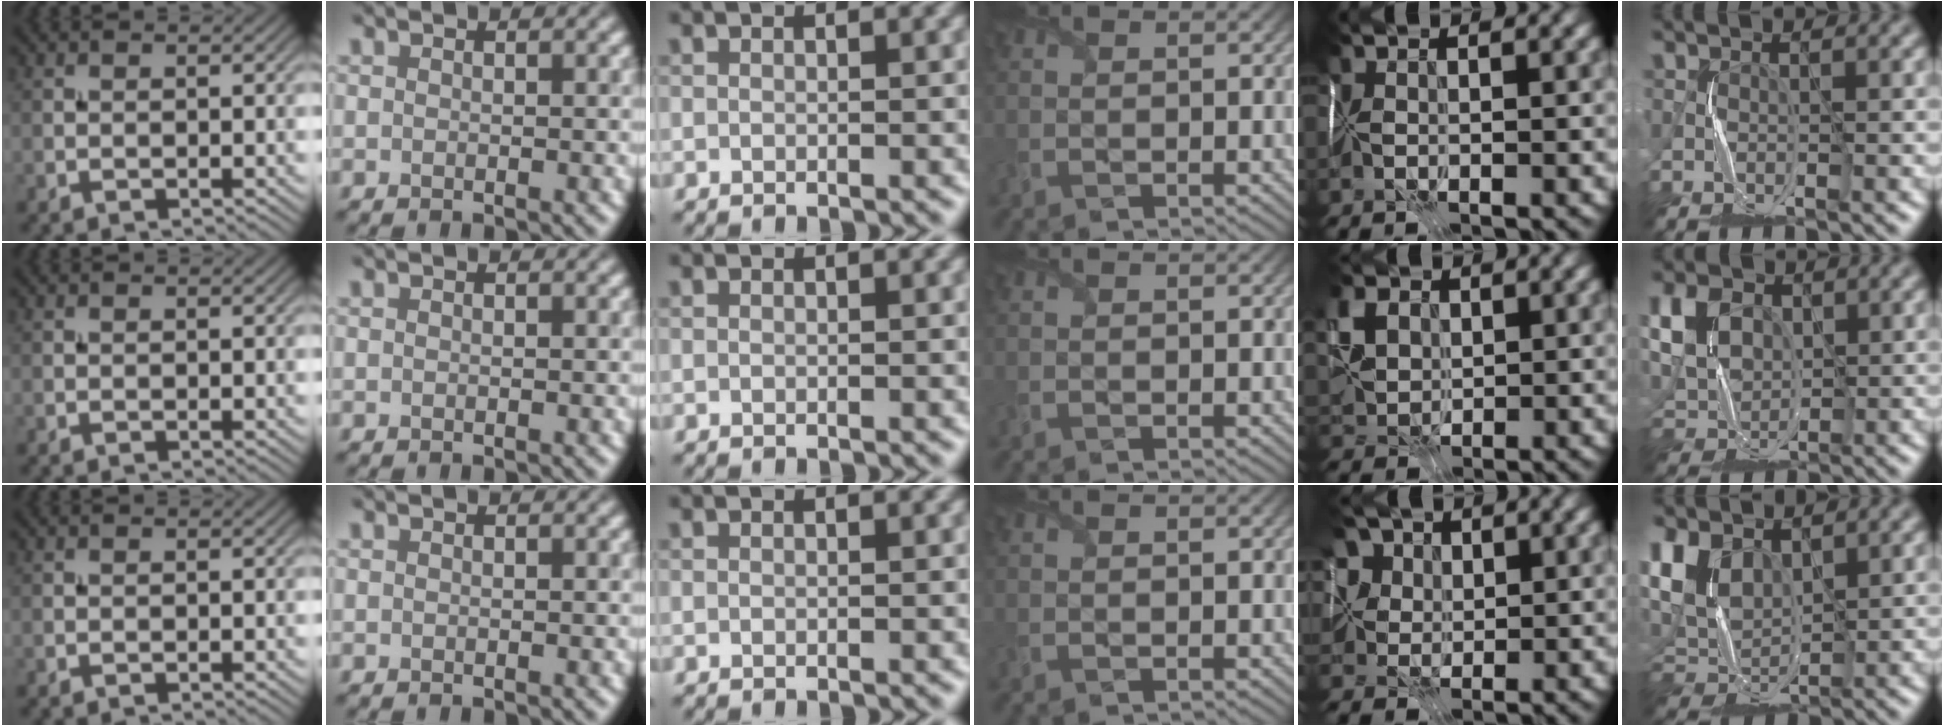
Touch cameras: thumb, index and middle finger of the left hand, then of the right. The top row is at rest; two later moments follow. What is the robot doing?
{"motion": "fold", "object": "shipping label"}